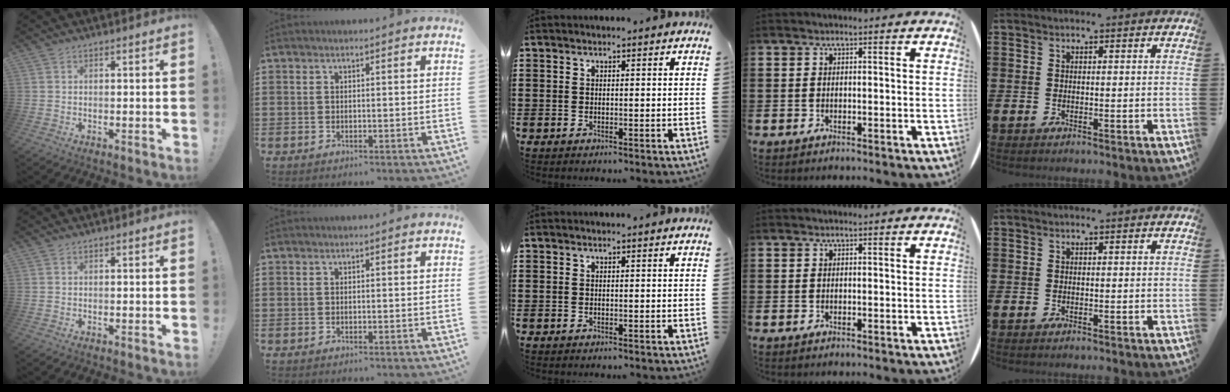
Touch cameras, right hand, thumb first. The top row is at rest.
{}